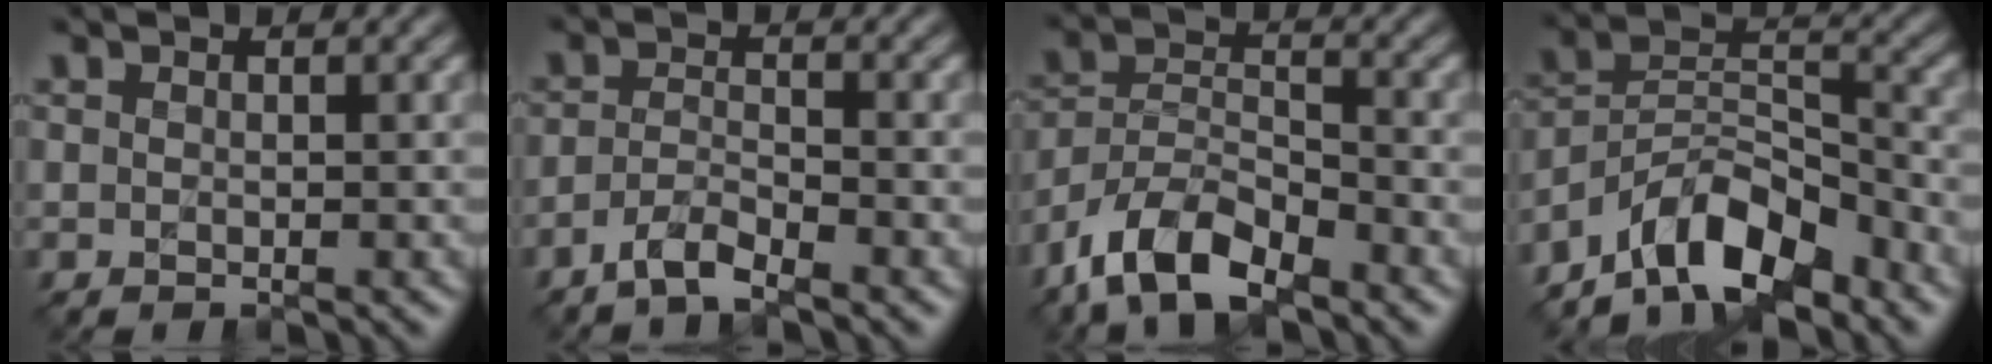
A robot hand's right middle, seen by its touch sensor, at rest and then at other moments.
{"total": 2.7, "force": [-2.1, 0.4, 1.6], "torque": [-0.032, 0.002, -0.049]}
{"total": 7.5, "force": [-5.5, 2.9, 4.2], "torque": [-0.073, -0.002, -0.114]}
{"total": 9.0, "force": [-6.9, 3.4, 4.7], "torque": [-0.067, 0.008, -0.138]}